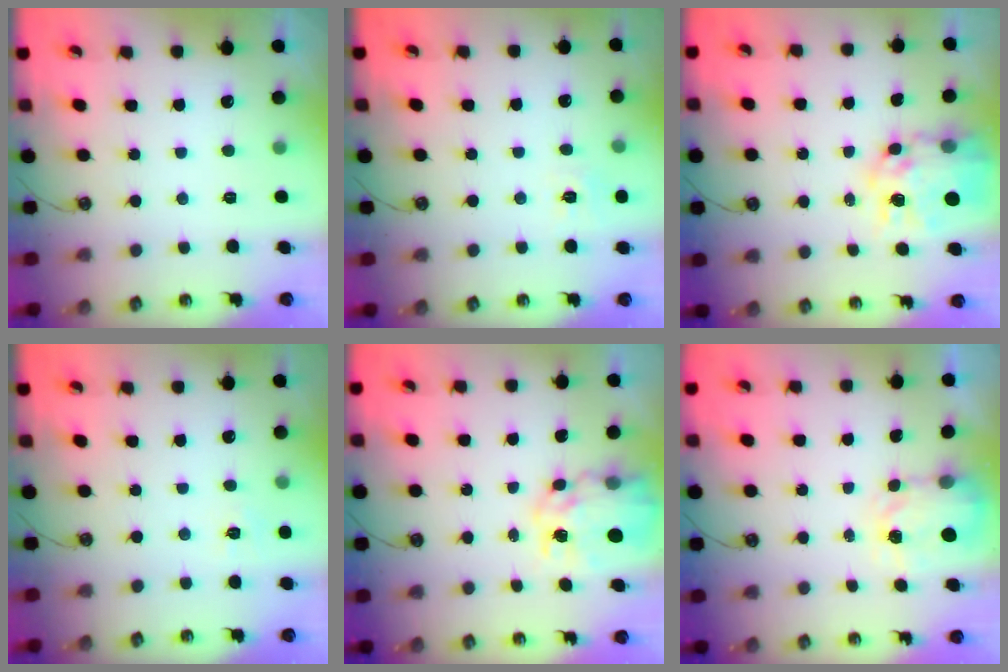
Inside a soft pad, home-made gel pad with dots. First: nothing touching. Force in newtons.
{"total": 5.9, "press": 5.9, "slide": 0.7}
{"total": 14.5, "press": 14.4, "slide": 1.6}
{"total": 4.0, "press": 3.9, "slide": 0.4}
{"total": 10.3, "press": 10.3, "slide": 1.0}
{"total": 3.6, "press": 3.5, "slide": 0.6}